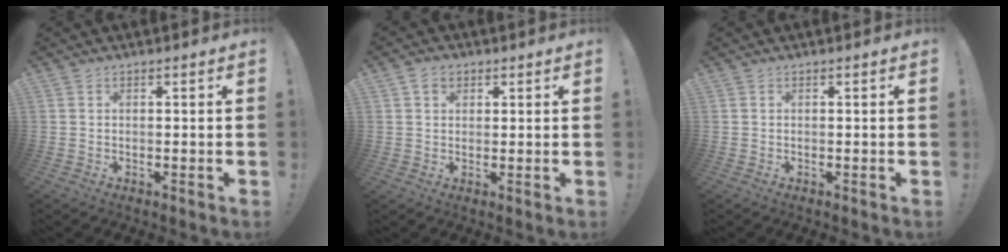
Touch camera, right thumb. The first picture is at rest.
{"total": 3.8, "force": [1.7, 3.0, 1.6], "torque": [-0.035, 0.004, 0.034]}
{"total": 0.0}